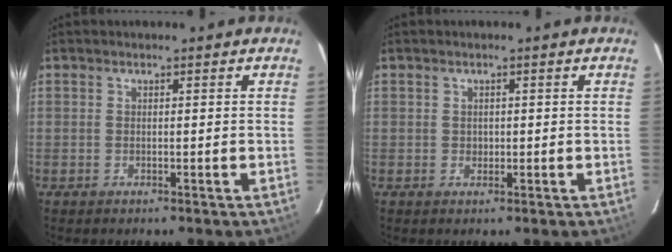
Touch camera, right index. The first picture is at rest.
{"total": 1.1, "force": [0.1, 1.0, 0.2], "torque": [0.002, 0.002, 0.004]}